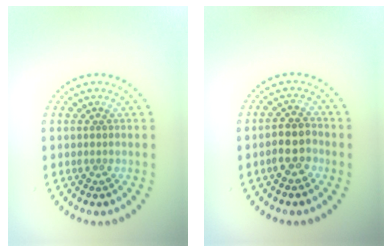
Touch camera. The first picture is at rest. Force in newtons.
{"total": 2.8, "press": 2.6, "slide": 0.9}